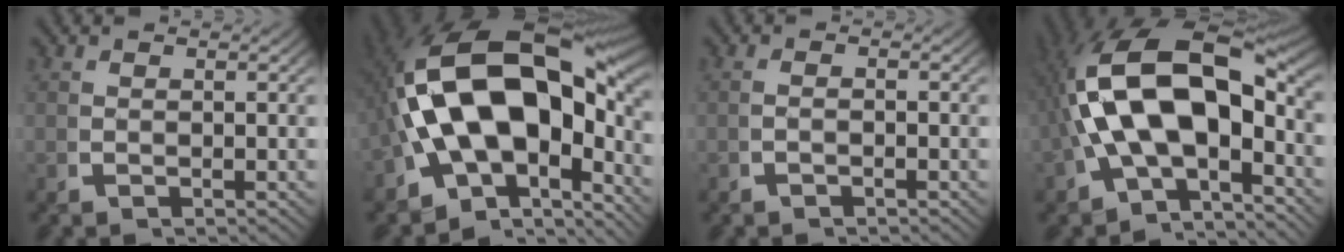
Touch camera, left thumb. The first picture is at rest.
{"total": 23.5, "force": [-0.3, 14.8, 18.2], "torque": [-0.337, -0.055, 0.015]}
{"total": 0.8, "force": [-0.7, 0.0, 0.2], "torque": [-0.004, 0.002, -0.015]}
{"total": 17.5, "force": [-0.3, 10.6, 13.9], "torque": [-0.284, -0.042, 0.013]}